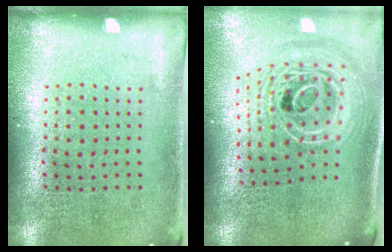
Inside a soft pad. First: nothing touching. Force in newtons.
{"total": 2.8, "press": 2.0, "slide": 1.9}